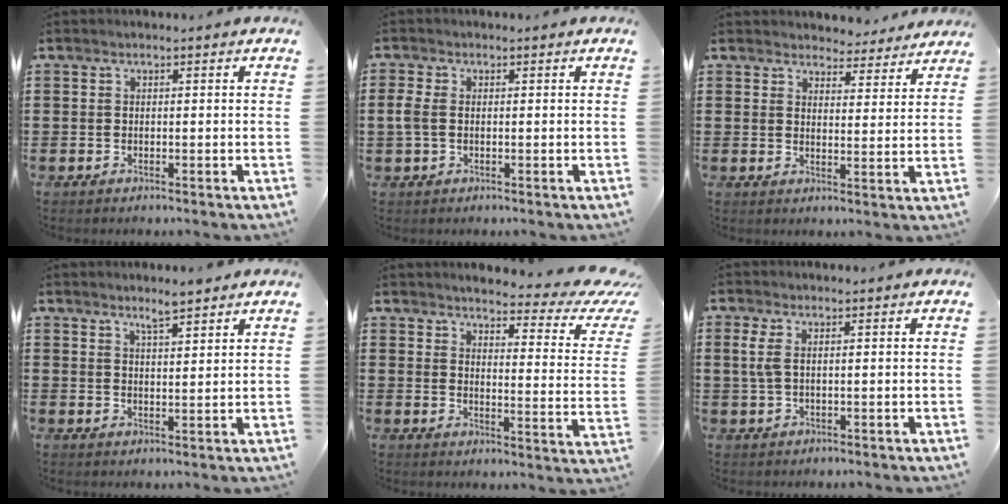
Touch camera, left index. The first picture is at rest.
{"total": 2.8, "force": [-0.1, 1.7, 2.2], "torque": [-0.069, -0.002, -0.009]}
{"total": 4.2, "force": [4.1, 0.5, 0.2], "torque": [-0.014, -0.022, 0.074]}
{"total": 3.5, "force": [3.1, 0.3, 1.8], "torque": [-0.031, -0.005, 0.053]}
{"total": 4.0, "force": [3.3, 0.4, 2.3], "torque": [-0.046, -0.033, 0.046]}
{"total": 2.5, "force": [0.5, 0.8, 2.4], "torque": [-0.064, -0.004, 0.003]}